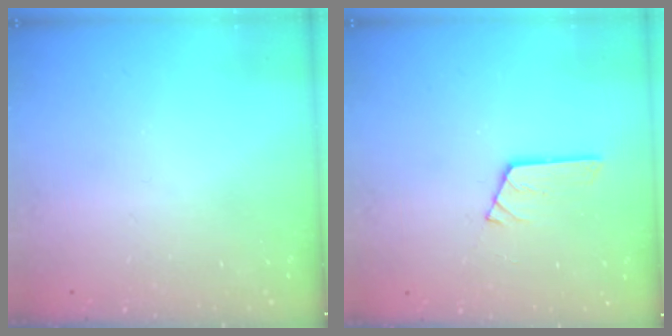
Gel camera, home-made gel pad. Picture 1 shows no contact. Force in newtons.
{"total": 3.2, "press": 3.2, "slide": 0.1}